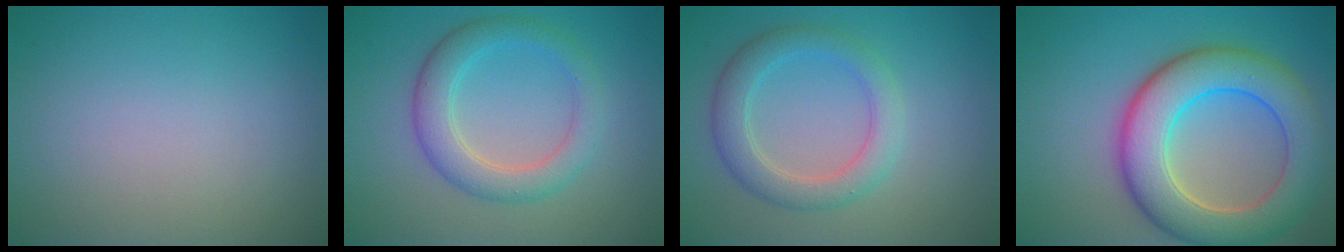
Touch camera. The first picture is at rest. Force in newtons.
{"total": 4.2, "press": 4.2, "slide": 0.1}
{"total": 3.8, "press": 3.8, "slide": 0.0}
{"total": 9.4, "press": 9.3, "slide": 0.6}